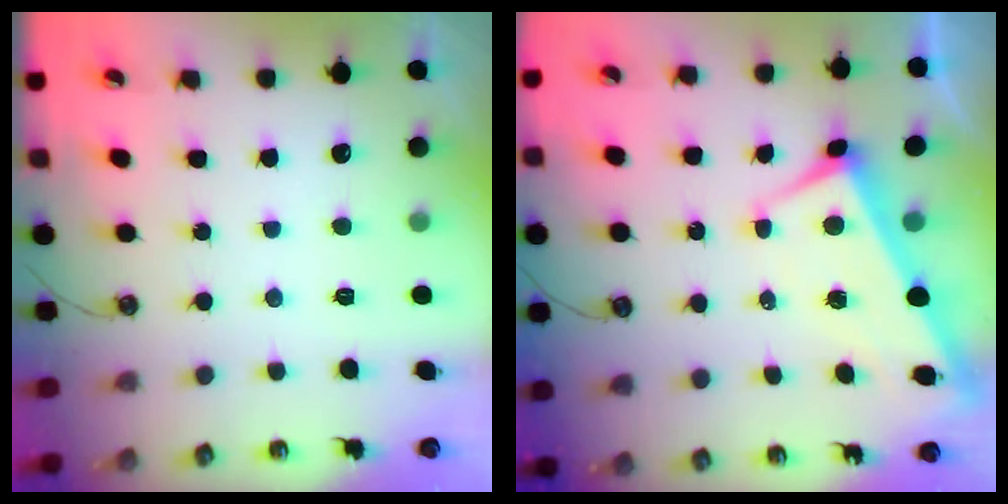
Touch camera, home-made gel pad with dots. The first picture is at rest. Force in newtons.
{"total": 2.5, "press": 2.3, "slide": 0.9}